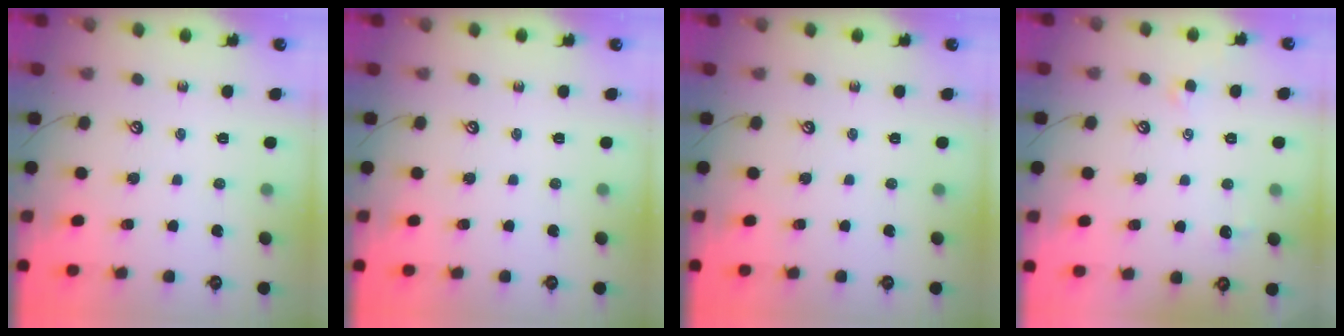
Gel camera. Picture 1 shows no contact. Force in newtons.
{"total": 0.0}
{"total": 0.0}
{"total": 0.6, "press": 0.4, "slide": 0.4}